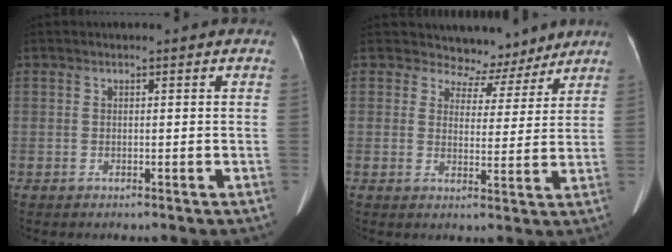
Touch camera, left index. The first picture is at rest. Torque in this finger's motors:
{"motor_torque": [0.28, -0.34, 0.03, -0.04]}